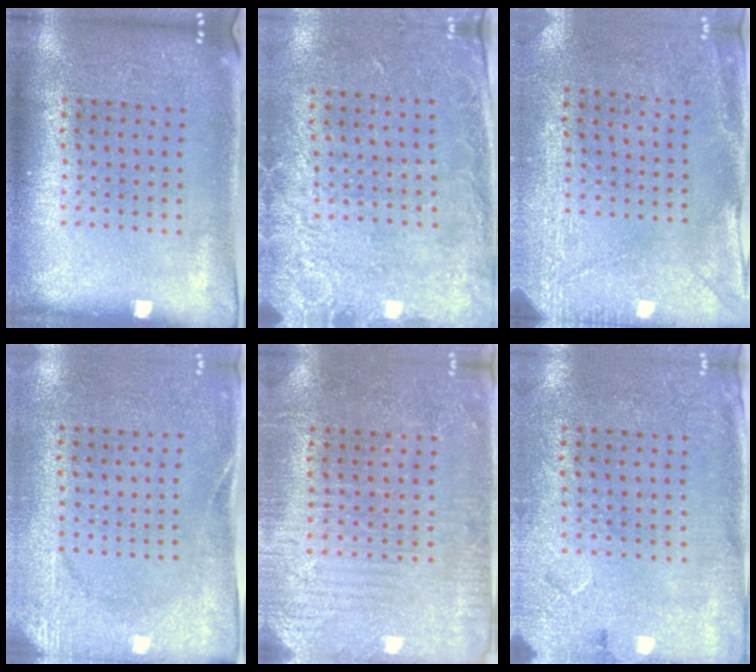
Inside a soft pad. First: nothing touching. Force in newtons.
{"total": 2.7, "press": 2.0, "slide": 1.8}
{"total": 2.9, "press": 2.3, "slide": 1.8}
{"total": 2.6, "press": 2.0, "slide": 1.6}
{"total": 2.9, "press": 2.7, "slide": 0.9}
{"total": 2.7, "press": 2.2, "slide": 1.6}